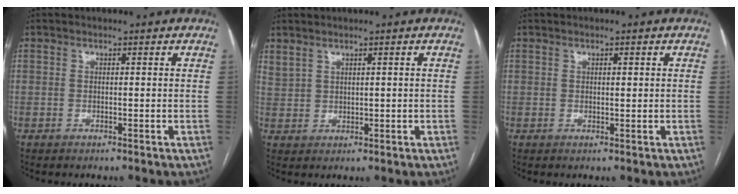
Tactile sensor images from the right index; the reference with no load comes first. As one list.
[{"total": 2.4, "force": [1.9, 1.1, 1.0], "torque": [-0.028, 0.008, 0.051]}, {"total": 0.8, "force": [0.2, 0.2, 0.7], "torque": [-0.010, 0.001, 0.003]}]